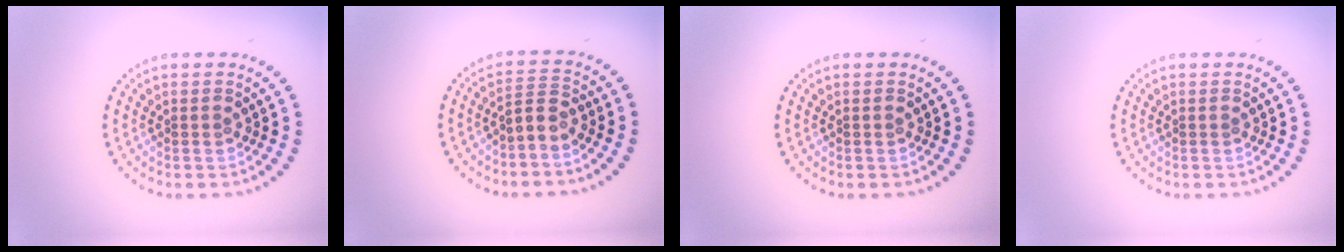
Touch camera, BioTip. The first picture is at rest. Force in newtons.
{"total": 2.0, "press": 1.4, "slide": 1.4}
{"total": 0.0}
{"total": 0.0}